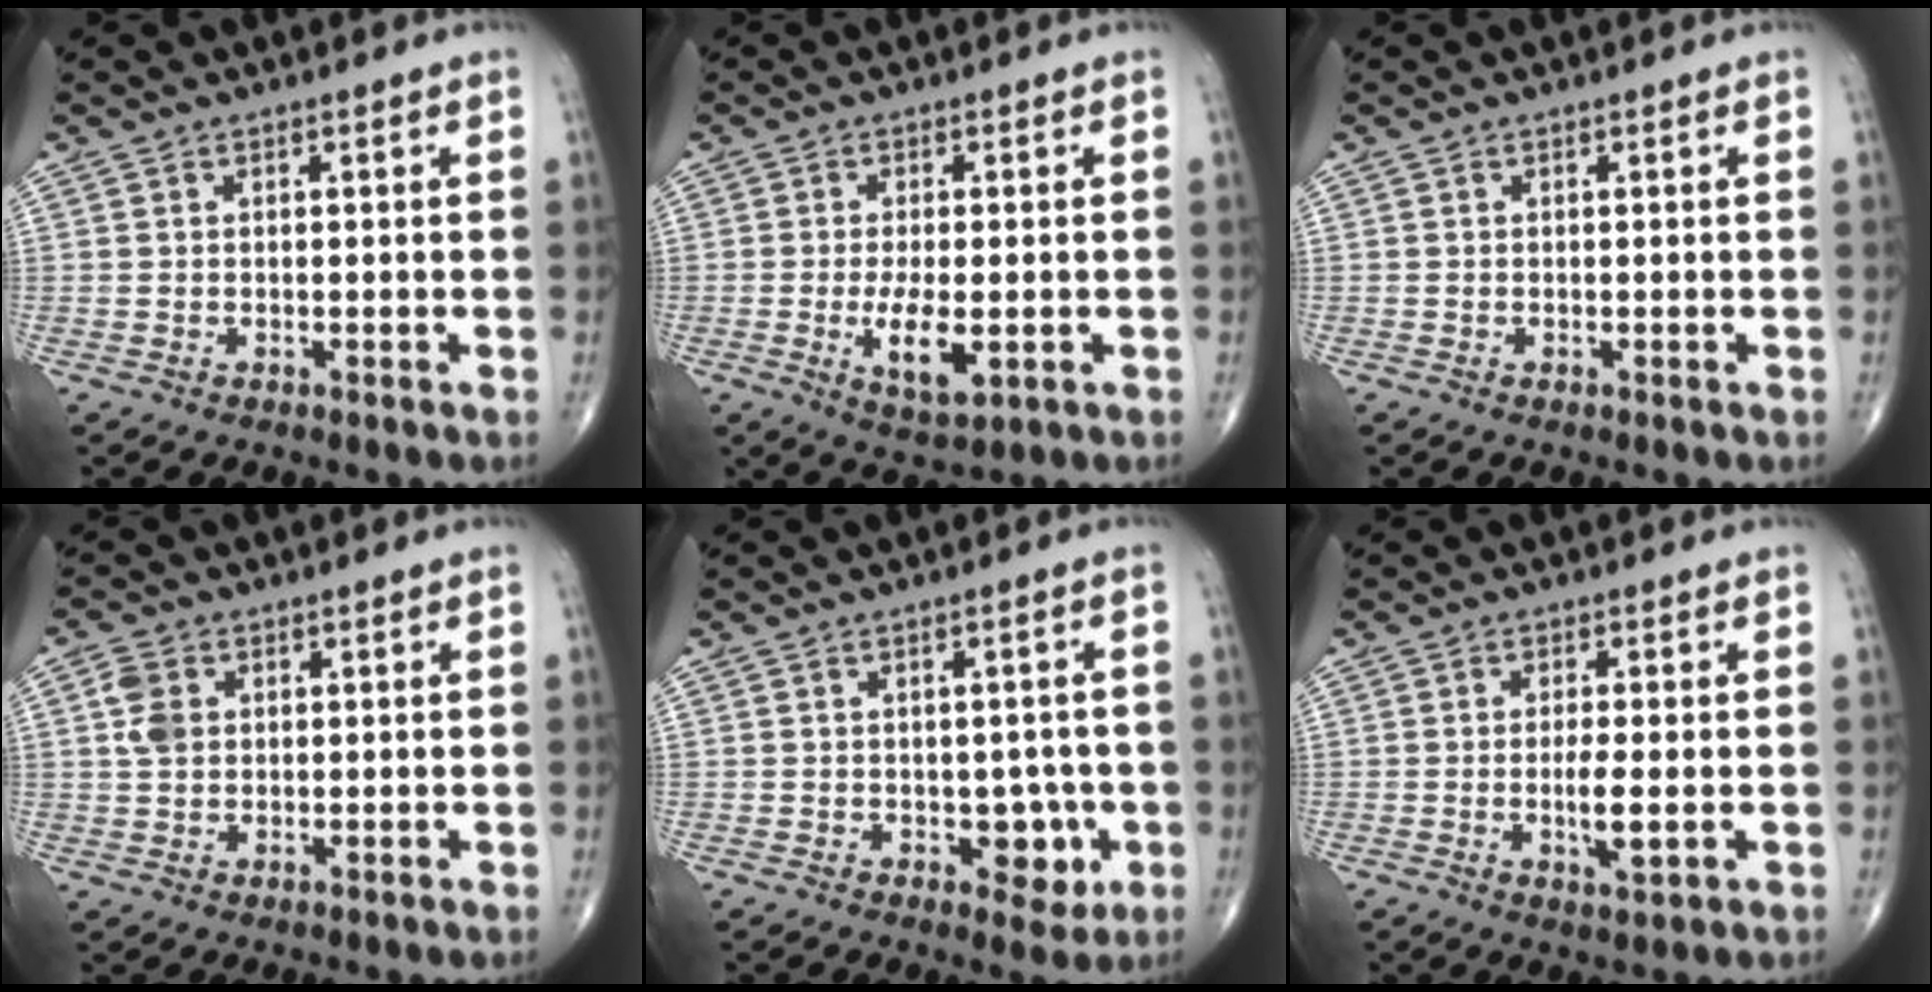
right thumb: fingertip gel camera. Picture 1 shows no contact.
{"total": 7.0, "force": [-1.6, 2.8, 6.3], "torque": [-0.112, -0.014, -0.021]}
{"total": 0.0}
{"total": 4.2, "force": [1.0, 3.1, 2.7], "torque": [-0.047, 0.002, 0.017]}
{"total": 5.5, "force": [-1.4, 3.6, 4.0], "torque": [-0.013, 0.003, -0.014]}
{"total": 4.8, "force": [-0.8, 1.2, 4.6], "torque": [-0.085, -0.010, -0.013]}